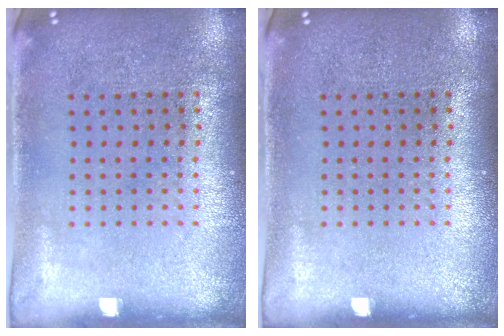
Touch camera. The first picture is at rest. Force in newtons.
{"total": 0.0}